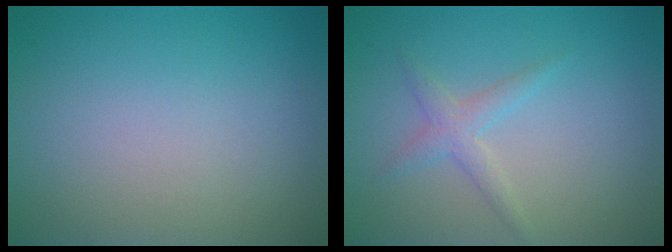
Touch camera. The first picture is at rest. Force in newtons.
{"total": 1.9, "press": 1.9, "slide": 0.0}